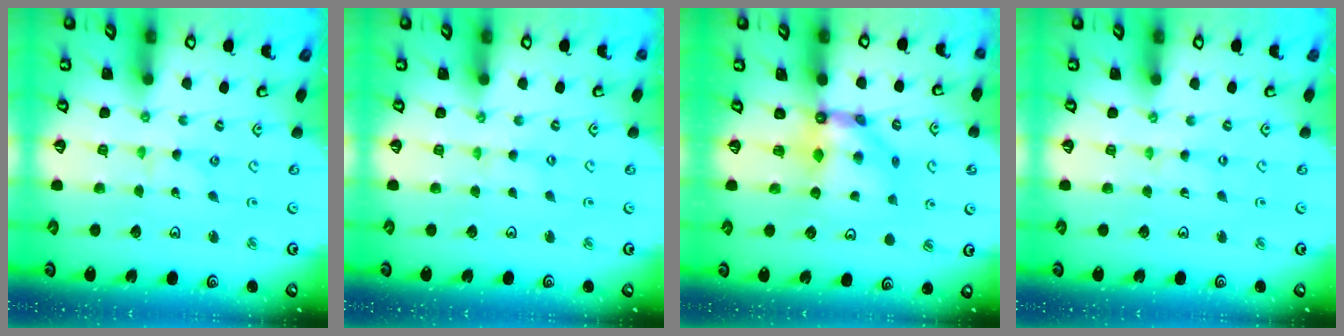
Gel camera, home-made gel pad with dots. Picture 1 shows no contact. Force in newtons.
{"total": 1.5, "press": 1.5, "slide": 0.2}
{"total": 7.7, "press": 7.6, "slide": 0.6}
{"total": 0.0}